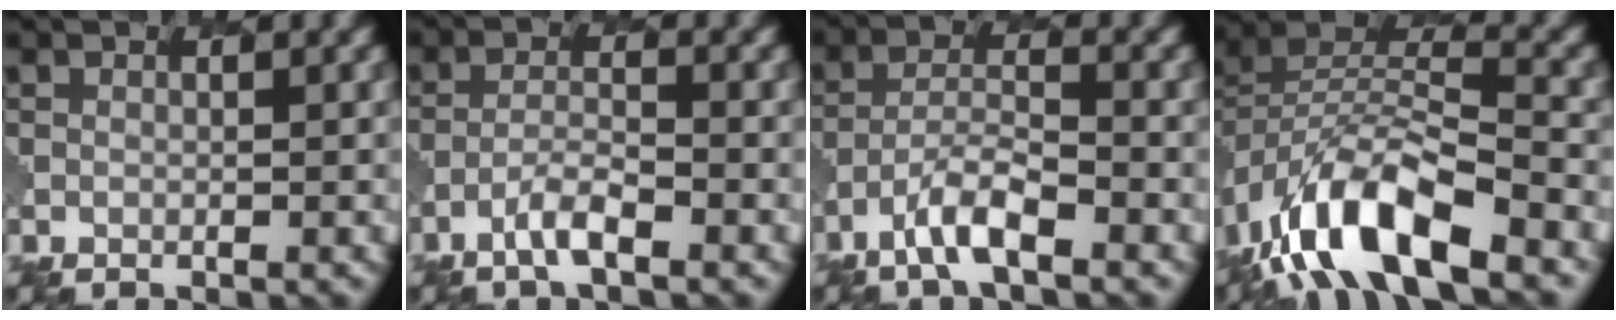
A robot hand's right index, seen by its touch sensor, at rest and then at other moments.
{"total": 2.7, "force": [-1.8, 0.5, 1.9], "torque": [-0.042, 0.003, -0.042]}
{"total": 4.2, "force": [-2.8, 1.1, 2.9], "torque": [-0.057, 0.000, -0.060]}
{"total": 11.0, "force": [-6.5, 4.4, 7.6], "torque": [-0.137, 0.002, -0.131]}